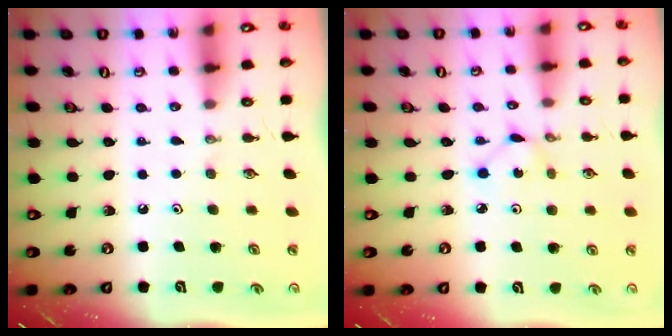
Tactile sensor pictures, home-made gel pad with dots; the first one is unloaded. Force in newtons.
{"total": 1.8, "press": 1.7, "slide": 0.3}